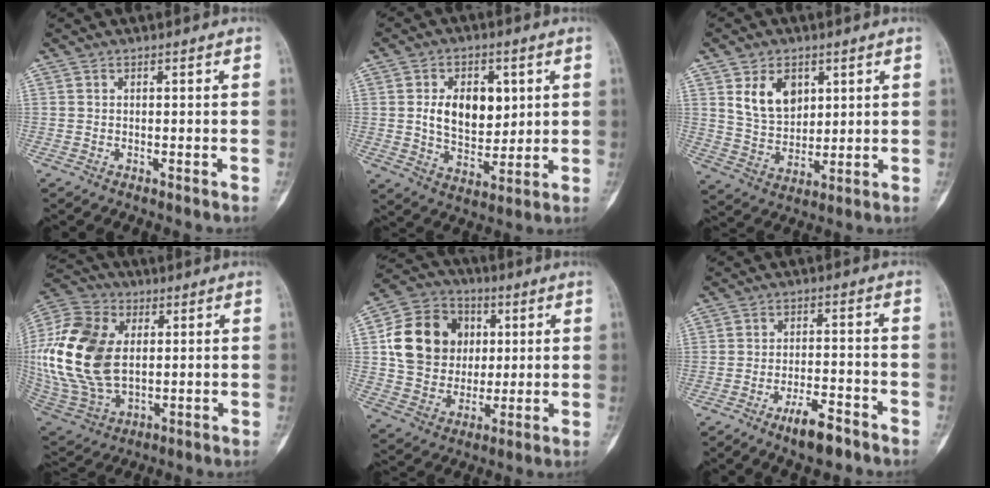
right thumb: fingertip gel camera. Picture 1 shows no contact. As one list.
[{"total": 11.6, "force": [2.3, 7.5, 8.6], "torque": [-0.105, -0.015, 0.048]}, {"total": 9.4, "force": [3.8, 6.5, 5.7], "torque": [-0.075, -0.025, 0.080]}, {"total": 23.1, "force": [2.5, 15.2, 17.2], "torque": [-0.367, -0.011, 0.052]}, {"total": 17.2, "force": [3.2, 14.5, 8.7], "torque": [-0.130, 0.009, 0.061]}, {"total": 7.0, "force": [-4.7, 2.2, 4.8], "torque": [-0.078, 0.025, -0.074]}]